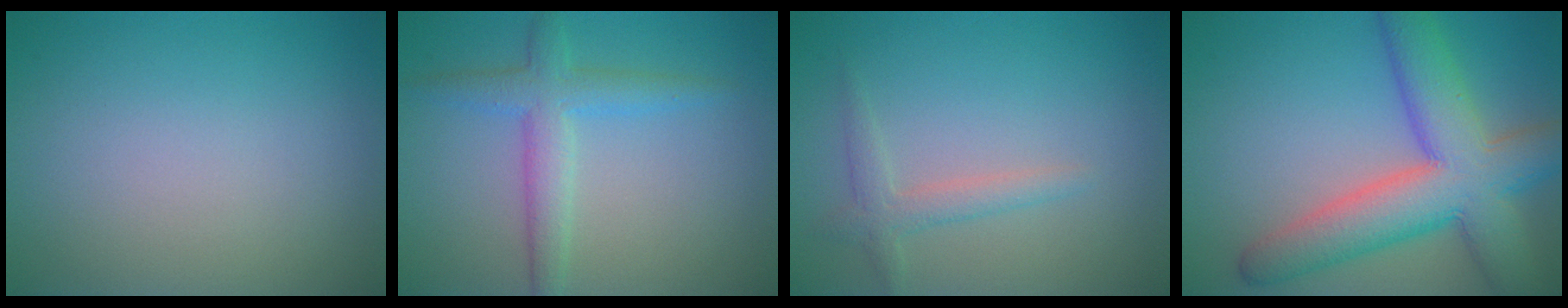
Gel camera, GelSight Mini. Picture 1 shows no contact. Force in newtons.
{"total": 3.5, "press": 3.5, "slide": 0.1}
{"total": 2.0, "press": 2.0, "slide": 0.2}
{"total": 9.7, "press": 9.6, "slide": 0.4}